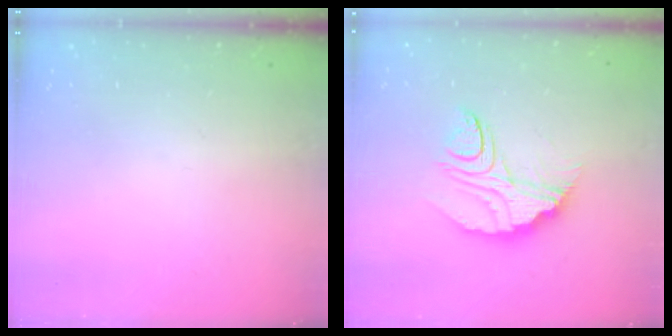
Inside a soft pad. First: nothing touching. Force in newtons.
{"total": 12.0, "press": 11.9, "slide": 0.8}